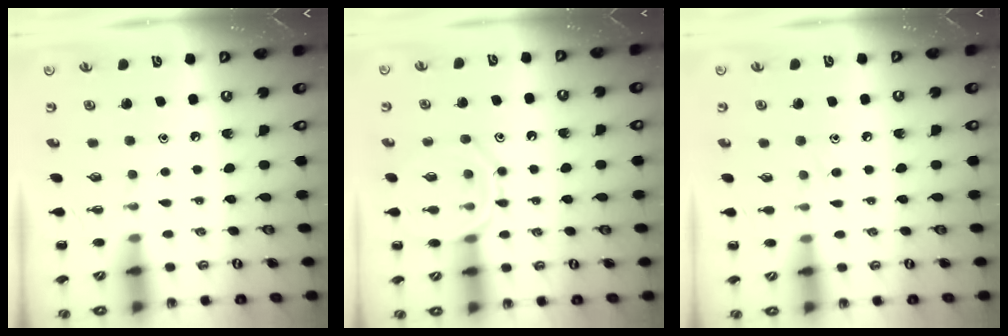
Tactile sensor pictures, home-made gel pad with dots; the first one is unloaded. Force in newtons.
{"total": 11.5, "press": 11.5, "slide": 0.8}
{"total": 6.5, "press": 6.1, "slide": 2.4}